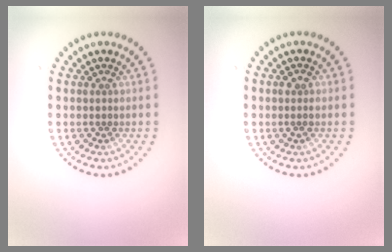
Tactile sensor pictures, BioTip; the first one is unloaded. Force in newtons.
{"total": 1.0, "press": 0.9, "slide": 0.4}